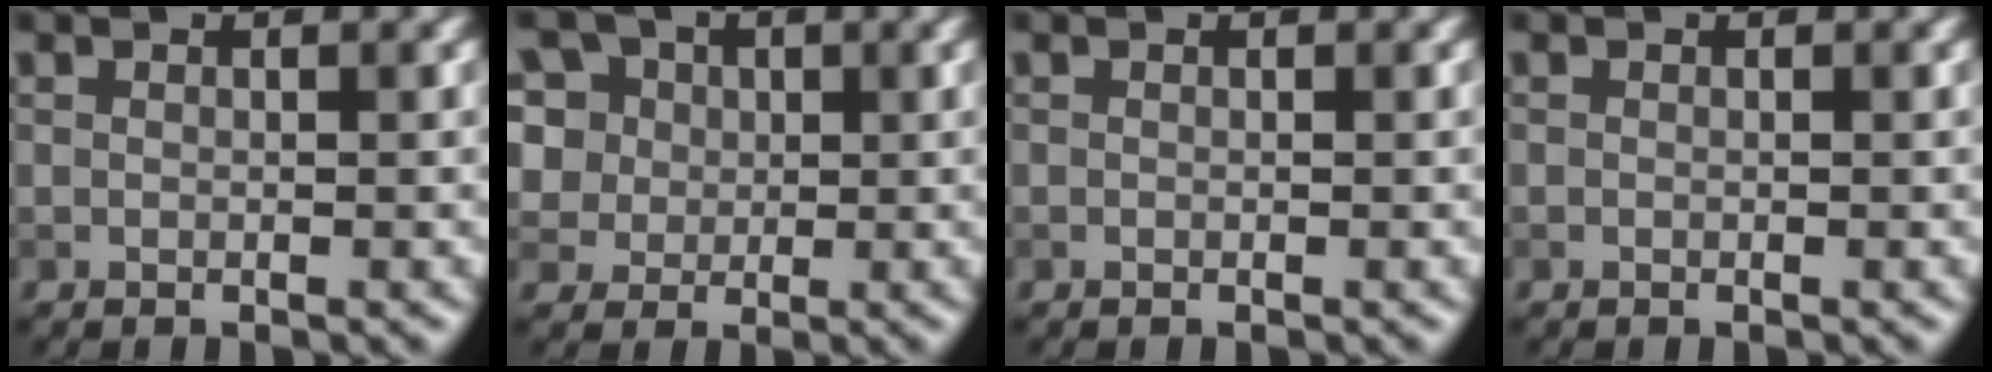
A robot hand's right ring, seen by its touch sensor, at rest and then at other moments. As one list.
[{"total": 11.4, "force": [5.6, 8.5, 5.3], "torque": [-0.121, 0.040, 0.076]}, {"total": 0.0}, {"total": 0.0}]